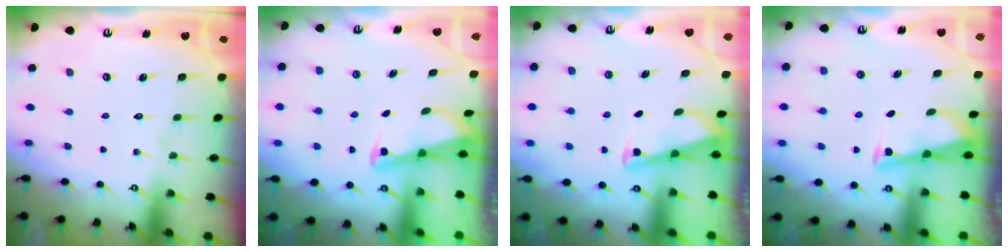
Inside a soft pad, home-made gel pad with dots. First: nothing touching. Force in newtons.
{"total": 2.0, "press": 2.0, "slide": 0.3}
{"total": 2.9, "press": 2.9, "slide": 0.4}
{"total": 3.0, "press": 3.0, "slide": 0.3}